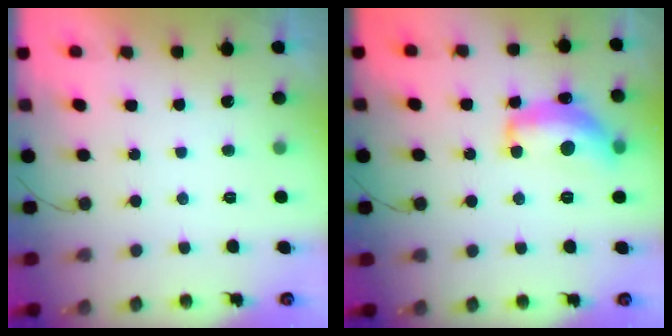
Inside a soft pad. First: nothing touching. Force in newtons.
{"total": 13.9, "press": 13.8, "slide": 0.7}